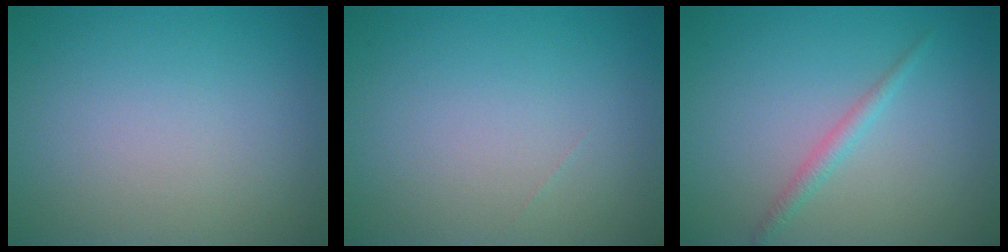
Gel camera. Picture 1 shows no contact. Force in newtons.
{"total": 0.0}
{"total": 1.3, "press": 1.3, "slide": 0.0}